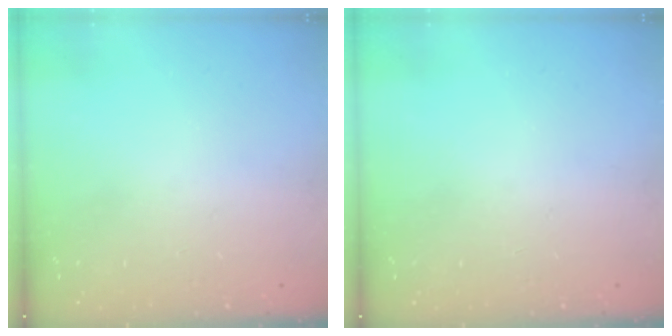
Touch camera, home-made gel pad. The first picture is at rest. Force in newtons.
{"total": 0.0}